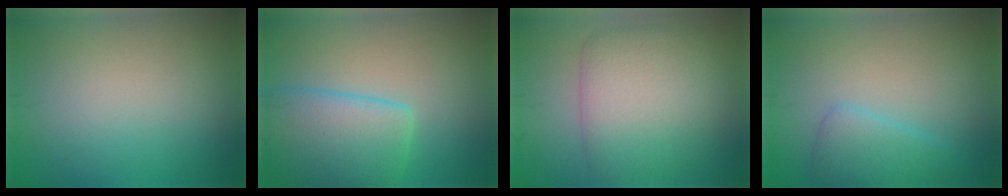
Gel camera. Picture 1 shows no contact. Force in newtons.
{"total": 5.9, "press": 5.8, "slide": 0.3}
{"total": 7.2, "press": 7.1, "slide": 0.2}
{"total": 2.7, "press": 2.6, "slide": 0.3}